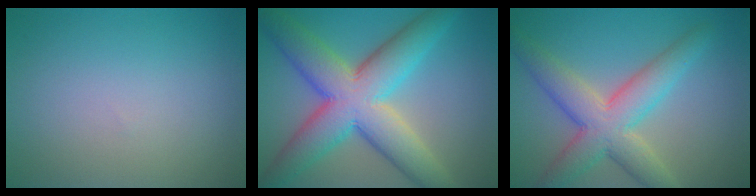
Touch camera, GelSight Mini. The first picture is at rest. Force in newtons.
{"total": 11.0, "press": 11.0, "slide": 0.5}
{"total": 6.9, "press": 6.9, "slide": 0.2}